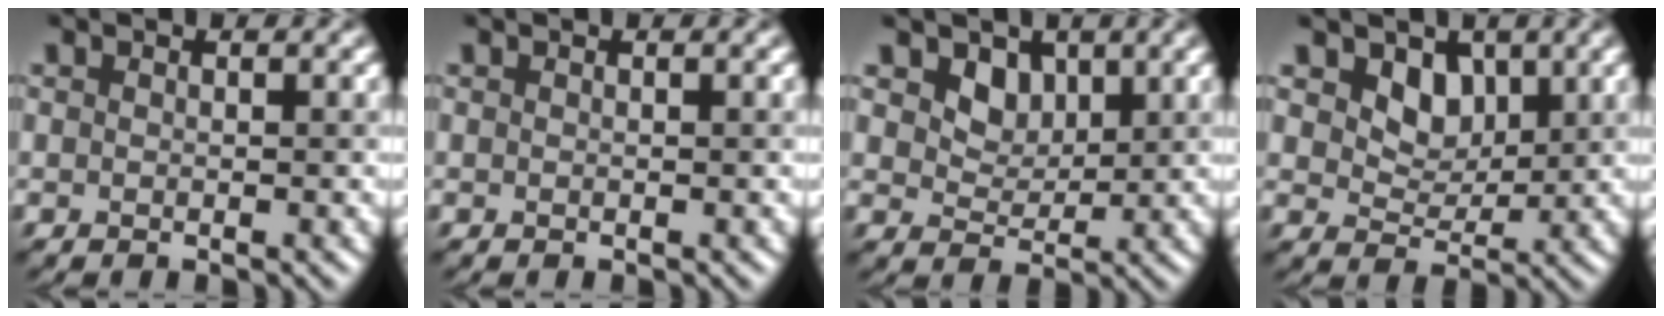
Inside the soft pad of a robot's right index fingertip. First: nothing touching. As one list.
[{"total": 0.0}, {"total": 3.1, "force": [1.5, 2.3, 1.4], "torque": [-0.037, -0.016, 0.027]}, {"total": 3.6, "force": [1.7, 2.6, 1.9], "torque": [-0.043, -0.012, 0.022]}]